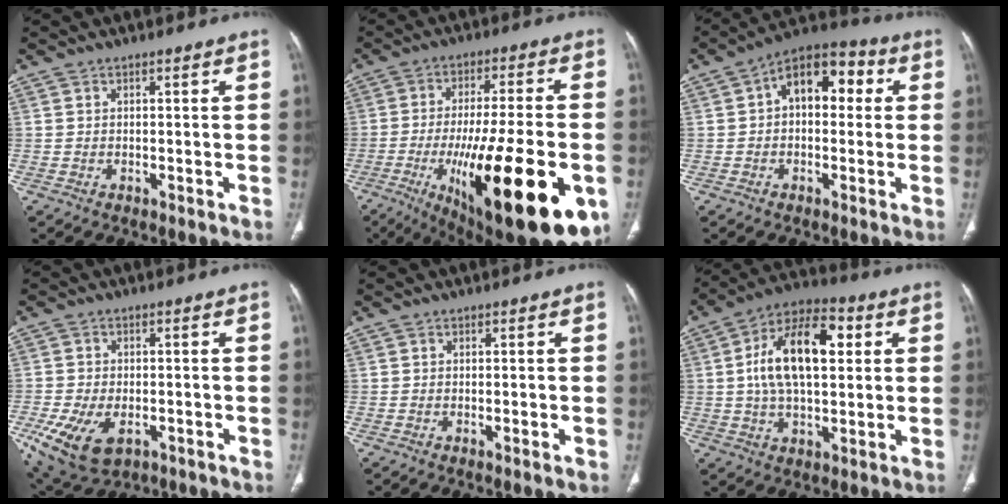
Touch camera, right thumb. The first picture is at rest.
{"total": 29.8, "force": [-9.4, 8.9, 26.8], "torque": [-0.374, -0.011, -0.121]}
{"total": 11.5, "force": [1.9, 7.1, 8.9], "torque": [-0.099, 0.036, 0.017]}
{"total": 11.8, "force": [-4.8, 7.0, 8.2], "torque": [-0.168, 0.002, -0.071]}
{"total": 1.3, "force": [-0.4, 0.2, 1.2], "torque": [-0.020, -0.002, -0.004]}
{"total": 16.7, "force": [3.0, 8.7, 13.9], "torque": [-0.233, 0.020, 0.047]}